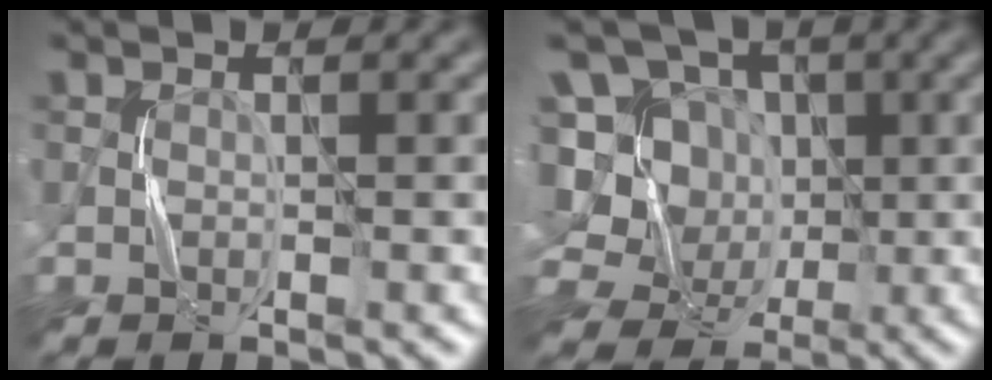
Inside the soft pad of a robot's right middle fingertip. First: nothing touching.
{"total": 10.2, "force": [0.6, 9.4, 4.0], "torque": [-0.115, 0.049, -0.026]}